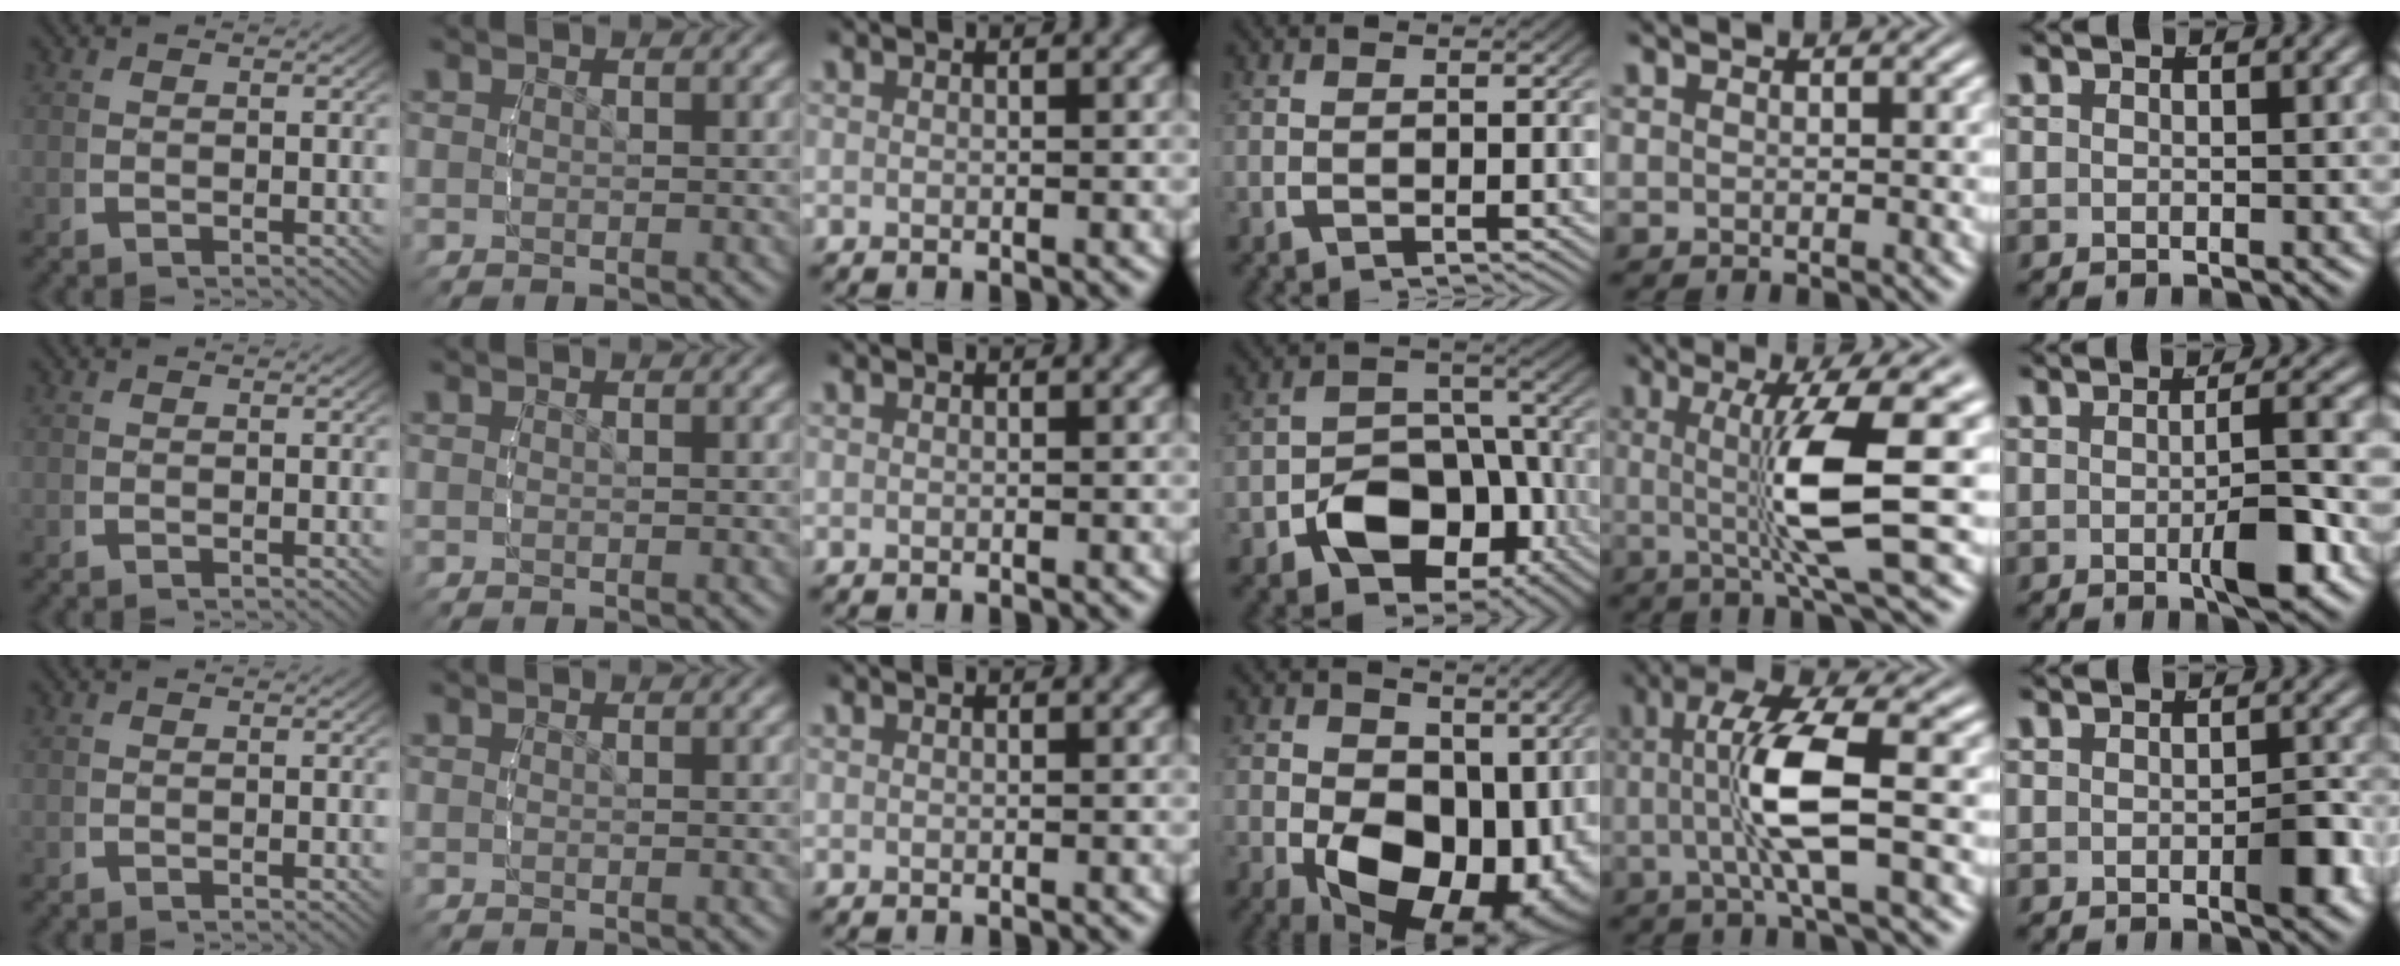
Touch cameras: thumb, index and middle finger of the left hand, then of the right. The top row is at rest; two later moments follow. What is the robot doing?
{"motion": "lift_and_place", "object": "stress ball aka squeeze ball"}